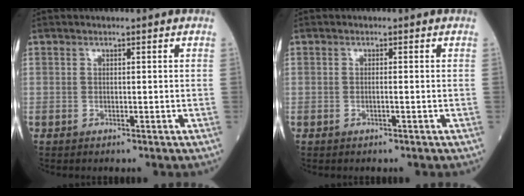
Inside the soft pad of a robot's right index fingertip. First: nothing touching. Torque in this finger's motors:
{"motor_torque": [-0.31, -0.05, -0.04, -0.01]}